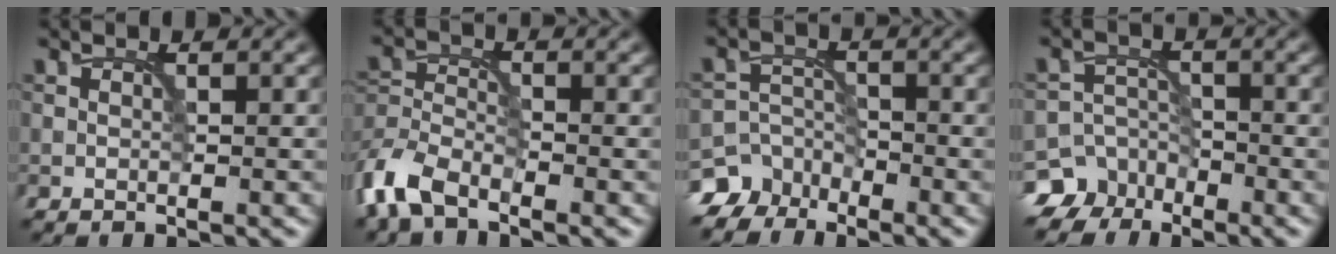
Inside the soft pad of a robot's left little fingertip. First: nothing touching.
{"total": 4.9, "force": [-3.7, 2.0, 2.5], "torque": [-0.060, -0.006, -0.087]}
{"total": 5.9, "force": [-4.7, 3.5, 0.7], "torque": [0.008, -0.005, -0.086]}
{"total": 6.6, "force": [-4.9, 4.3, 0.8], "torque": [0.004, -0.009, -0.092]}